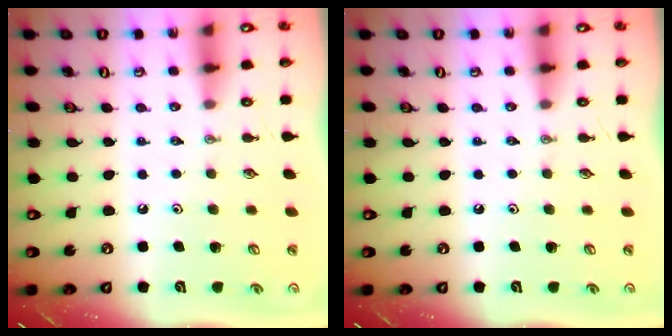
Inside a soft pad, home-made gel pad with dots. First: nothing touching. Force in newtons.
{"total": 0.0}